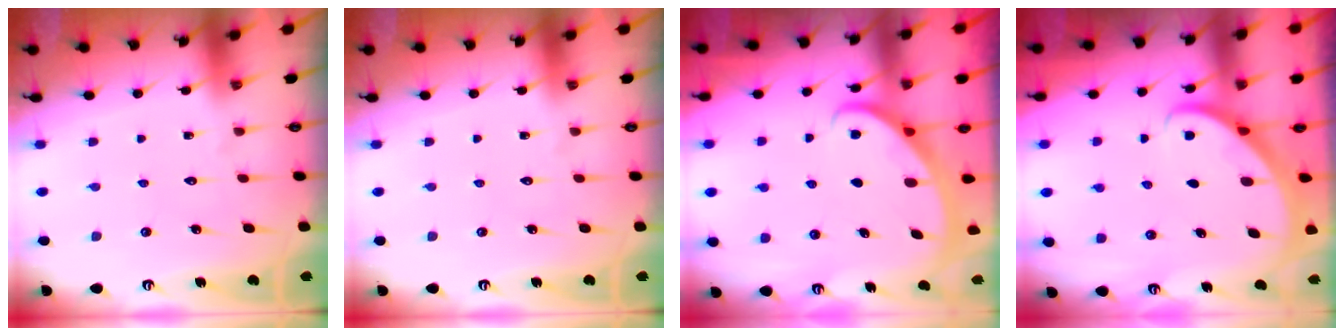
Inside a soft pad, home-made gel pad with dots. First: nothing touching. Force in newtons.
{"total": 0.0}
{"total": 3.0, "press": 2.9, "slide": 0.3}
{"total": 2.7, "press": 2.7, "slide": 0.2}